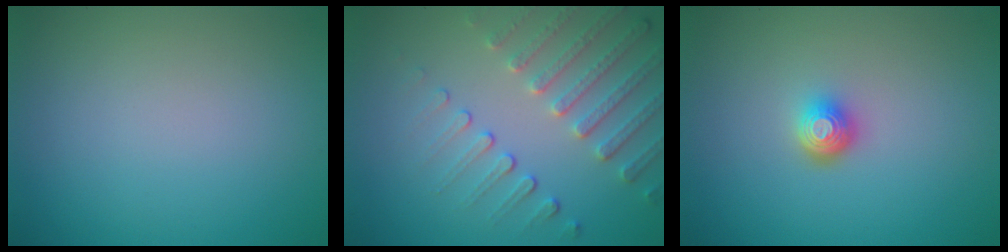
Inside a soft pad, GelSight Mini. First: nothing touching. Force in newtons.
{"total": 4.7, "press": 3.7, "slide": 3.0}
{"total": 1.9, "press": 1.4, "slide": 1.2}